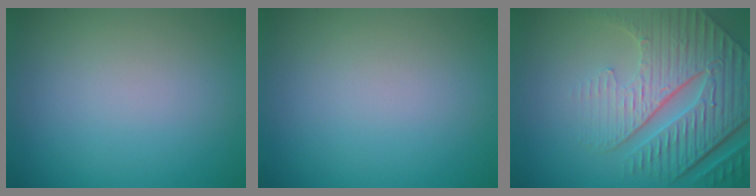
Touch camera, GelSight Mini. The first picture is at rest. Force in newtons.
{"total": 0.0}
{"total": 9.1, "press": 6.2, "slide": 6.6}